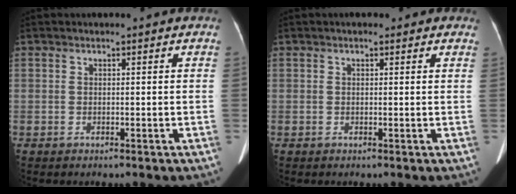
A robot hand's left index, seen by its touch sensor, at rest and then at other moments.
{"total": 1.4, "force": [1.0, 0.7, 0.8], "torque": [-0.010, 0.008, 0.008]}